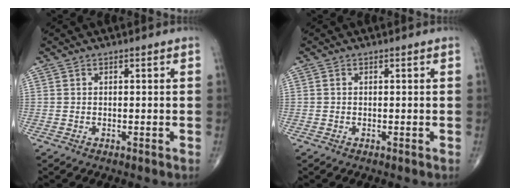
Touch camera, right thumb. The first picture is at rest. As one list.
[{"total": 0.0}]